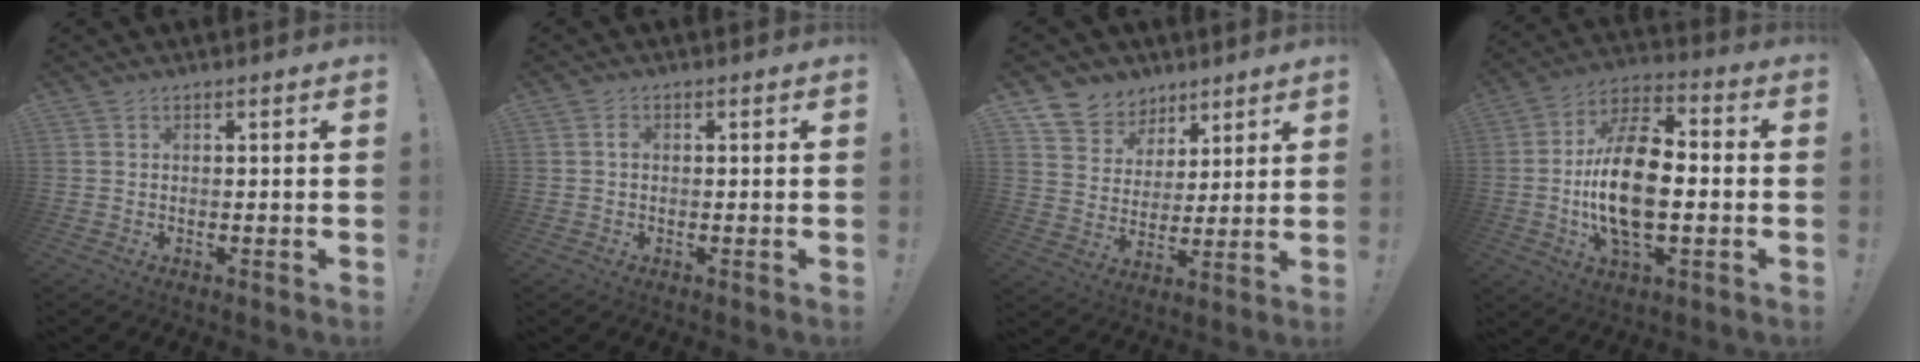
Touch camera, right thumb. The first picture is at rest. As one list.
[{"total": 0.8, "force": [-0.2, 0.5, 0.6], "torque": [-0.003, 0.000, -0.007]}, {"total": 9.9, "force": [6.5, 7.3, 1.5], "torque": [-0.022, -0.054, 0.129]}, {"total": 19.1, "force": [-1.7, 10.2, 16.1], "torque": [-0.290, 0.000, -0.034]}]